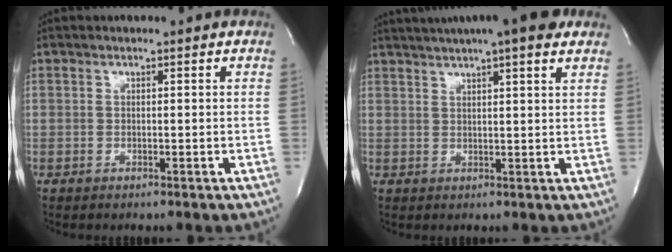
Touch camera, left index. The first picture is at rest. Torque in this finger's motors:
{"motor_torque": [0.96, -0.93, 0.86, 0.21]}